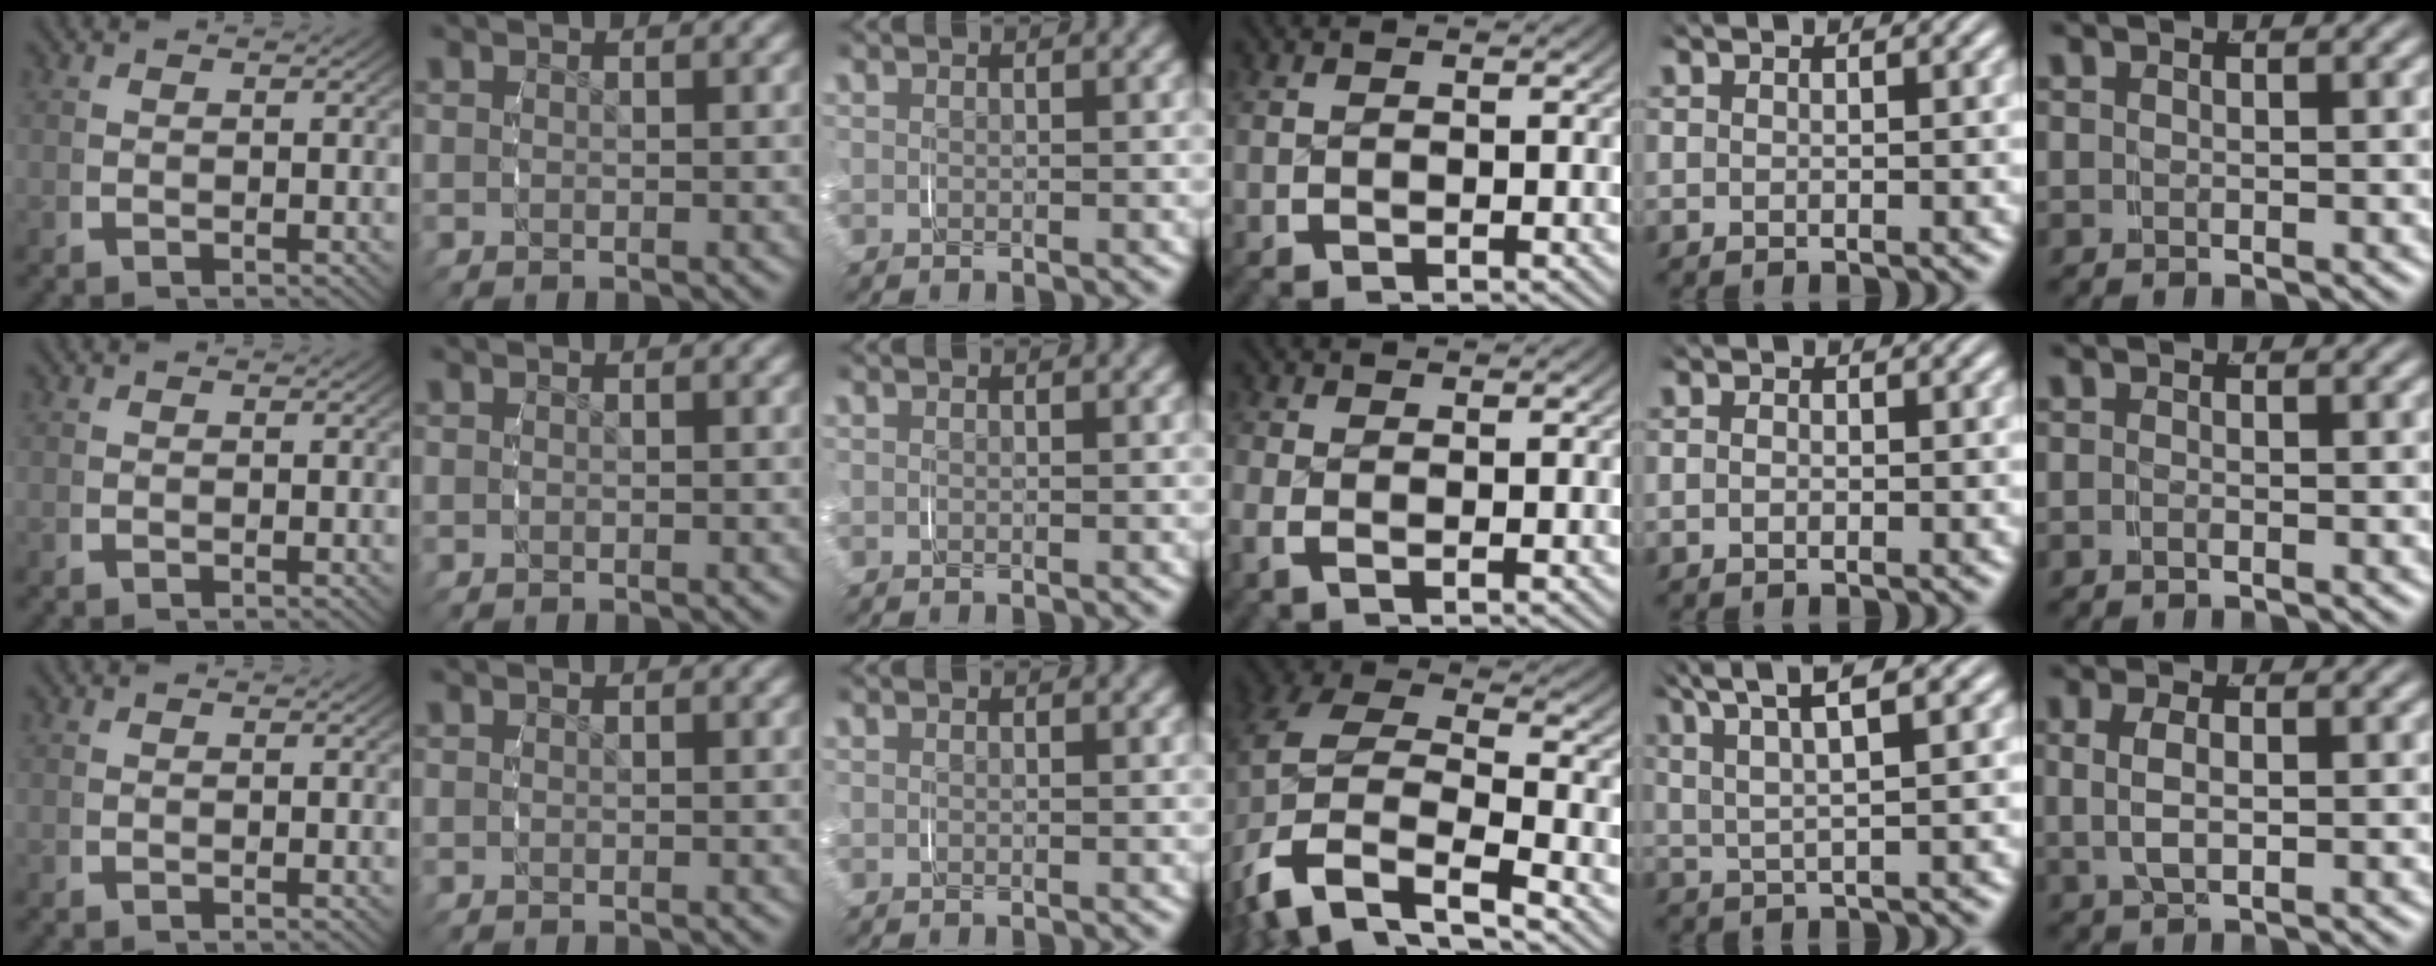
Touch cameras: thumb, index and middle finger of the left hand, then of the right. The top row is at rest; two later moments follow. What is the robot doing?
{"motion": "grasp_and_lifting", "object": "shirt"}